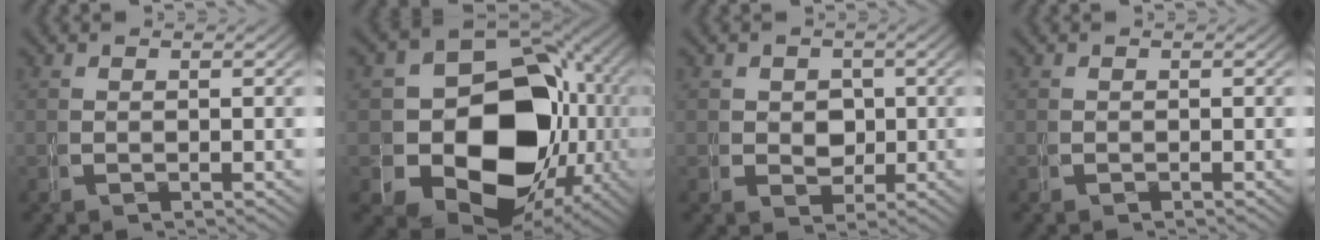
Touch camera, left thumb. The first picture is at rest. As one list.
[{"total": 20.7, "force": [-2.0, 15.2, 13.9], "torque": [-0.256, -0.082, -0.004]}, {"total": 2.1, "force": [0.0, 2.1, 0.3], "torque": [-0.008, -0.021, 0.012]}, {"total": 0.0}]